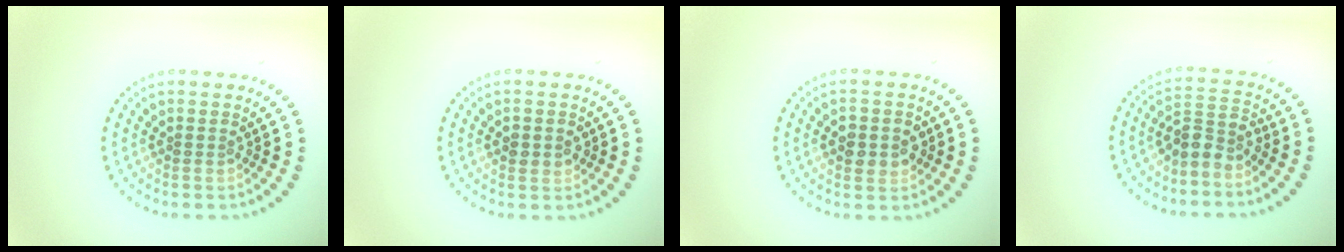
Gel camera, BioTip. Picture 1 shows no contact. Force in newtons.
{"total": 1.3, "press": 1.3, "slide": 0.2}
{"total": 2.6, "press": 2.6, "slide": 0.3}
{"total": 2.6, "press": 2.0, "slide": 1.6}